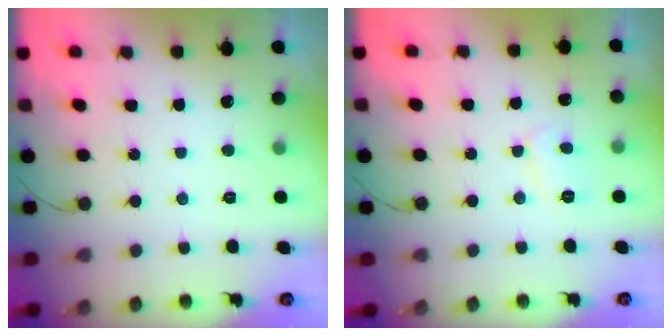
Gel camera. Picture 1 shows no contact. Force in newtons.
{"total": 4.8, "press": 4.8, "slide": 0.6}